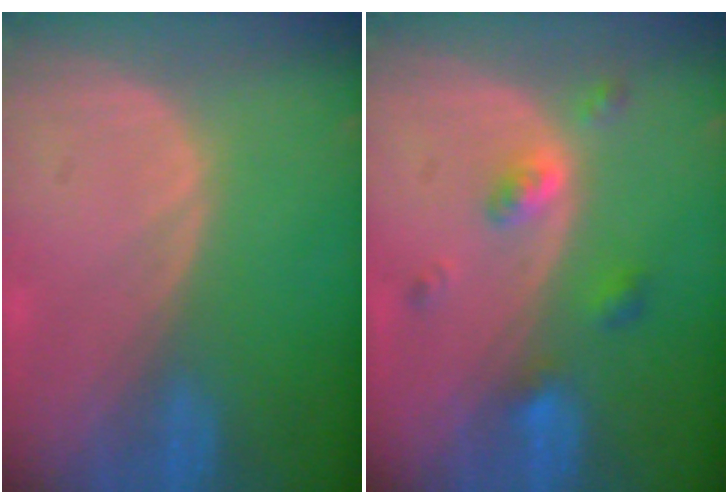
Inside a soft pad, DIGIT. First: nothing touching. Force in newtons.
{"total": 4.3, "press": 4.0, "slide": 1.6}